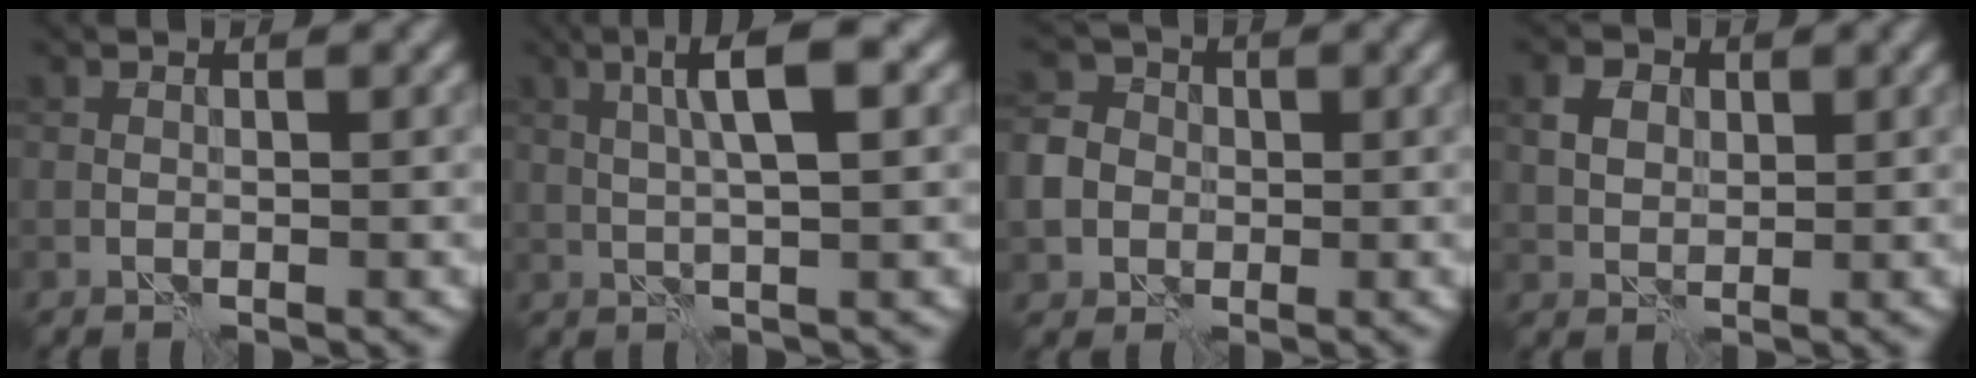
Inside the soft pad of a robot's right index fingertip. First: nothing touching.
{"total": 4.8, "force": [1.4, 0.7, 4.5], "torque": [-0.083, 0.012, 0.025]}
{"total": 6.5, "force": [-1.2, 5.9, 2.5], "torque": [-0.052, 0.001, -0.048]}
{"total": 2.6, "force": [0.6, 2.1, 1.4], "torque": [-0.029, 0.001, 0.009]}